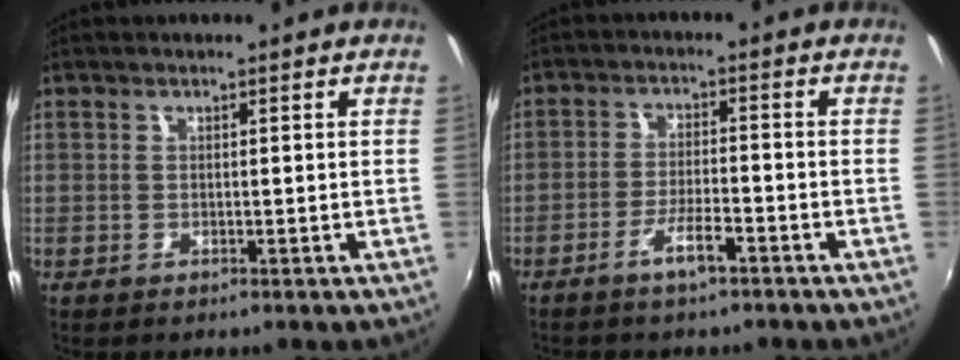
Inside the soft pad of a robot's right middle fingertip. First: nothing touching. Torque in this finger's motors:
{"motor_torque": [1.07, -1.07, 0.17, 0.10]}